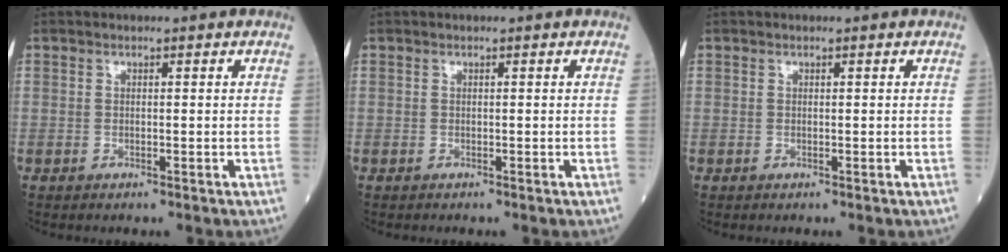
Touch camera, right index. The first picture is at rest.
{"total": 0.0}
{"total": 0.0}